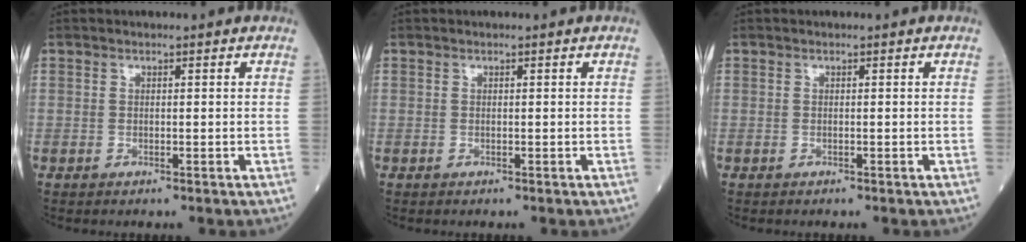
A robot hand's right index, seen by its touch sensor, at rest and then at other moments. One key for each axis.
{"total": 0.0}
{"total": 0.0}